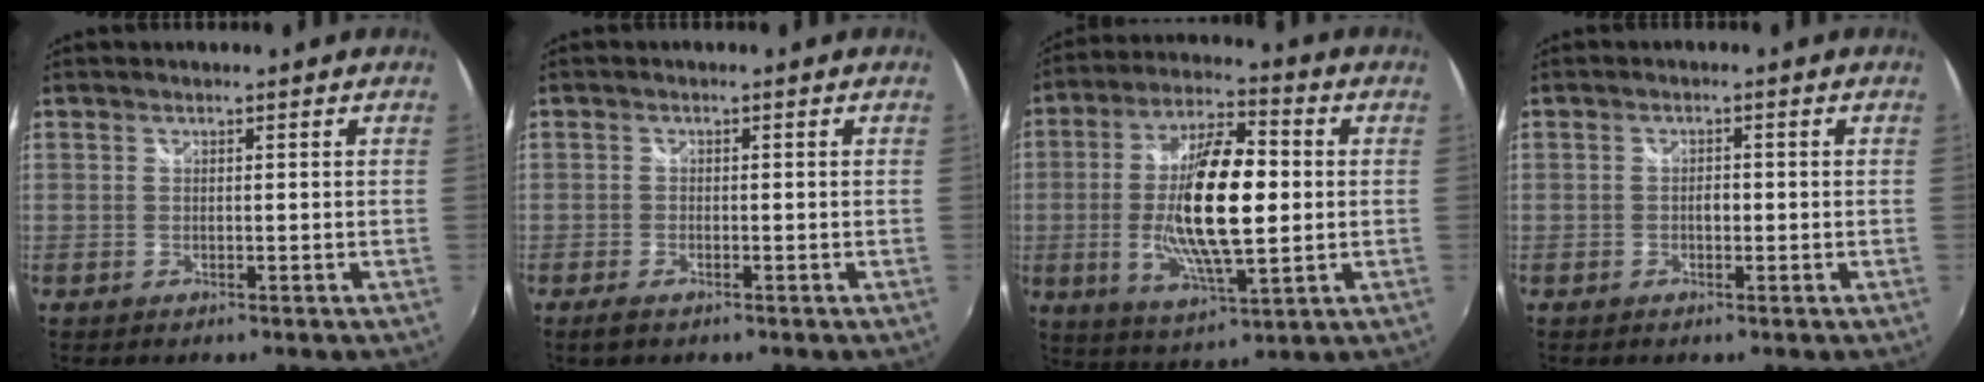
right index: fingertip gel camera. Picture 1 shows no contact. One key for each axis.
{"total": 2.4, "fx": -1.7, "fy": 0.9, "fz": 1.4, "tx": -0.033, "ty": -0.007, "tz": -0.033}
{"total": 16.9, "fx": -0.5, "fy": 5.3, "fz": 16.0, "tx": -0.306, "ty": 0.000, "tz": -0.009}
{"total": 1.4, "fx": -0.3, "fy": 0.9, "fz": 1.0, "tx": -0.019, "ty": 0.002, "tz": -0.008}